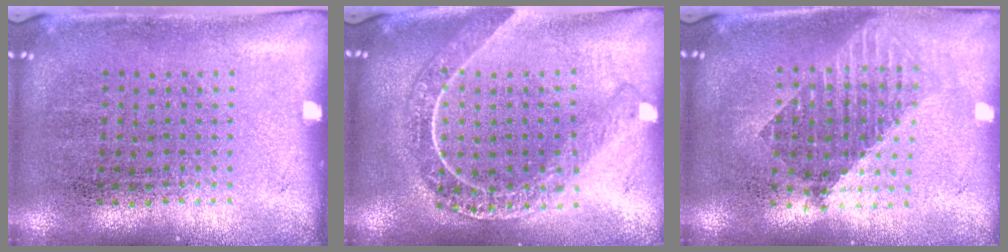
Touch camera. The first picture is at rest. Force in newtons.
{"total": 2.1, "press": 1.9, "slide": 1.0}
{"total": 1.7, "press": 1.4, "slide": 1.0}